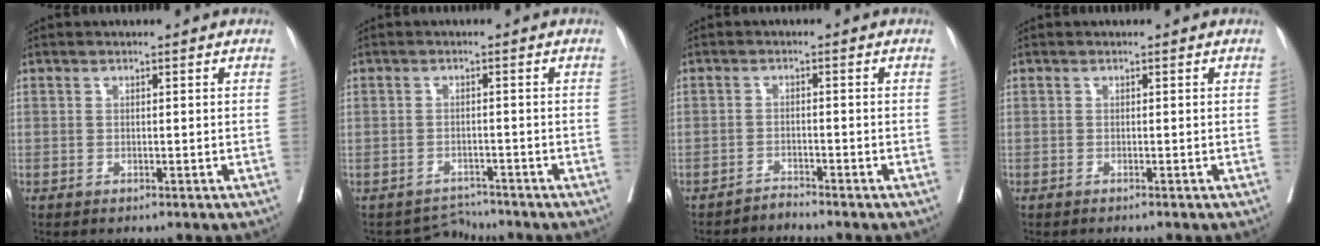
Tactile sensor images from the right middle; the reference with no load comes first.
{"total": 2.8, "force": [-2.3, 0.3, -1.5], "torque": [0.023, 0.004, -0.037]}
{"total": 1.7, "force": [-1.6, -0.3, -0.5], "torque": [0.014, -0.008, -0.029]}
{"total": 1.2, "force": [-1.0, -0.1, 0.5], "torque": [-0.007, -0.001, -0.014]}